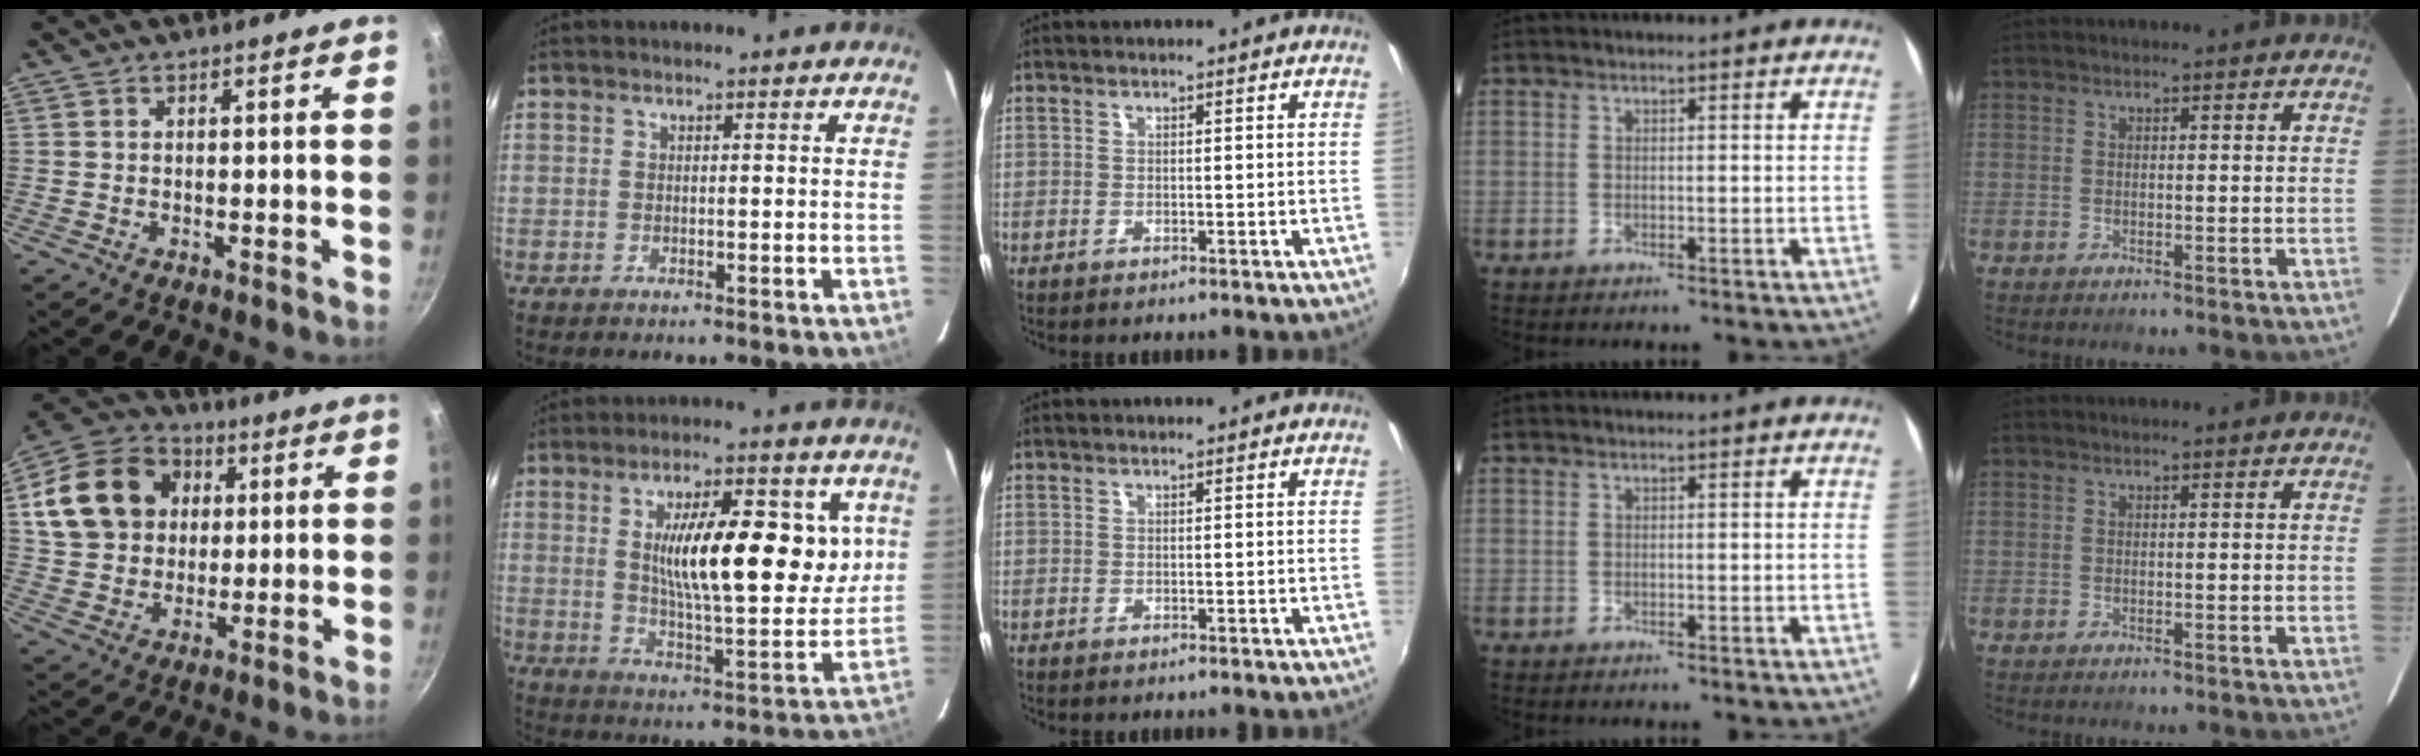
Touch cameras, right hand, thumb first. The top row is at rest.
{"thumb": {"total": 19.1, "force": [4.7, 15.3, 10.4], "torque": [-0.174, 0.020, 0.081]}, "index": {"total": 17.3, "force": [5.2, 5.4, 15.6], "torque": [-0.243, 0.000, 0.083]}}